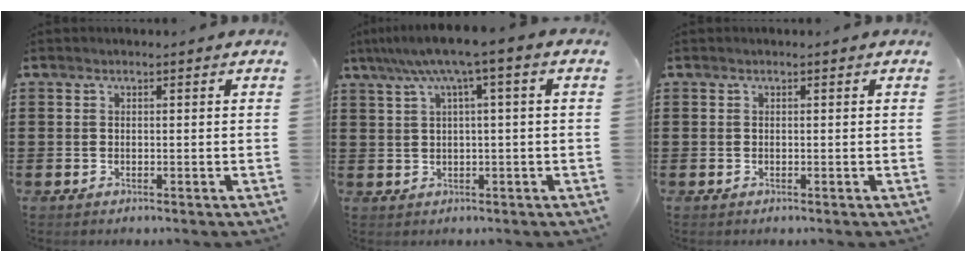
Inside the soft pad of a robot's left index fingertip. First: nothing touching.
{"total": 5.5, "force": [1.8, -0.2, 5.2], "torque": [-0.102, -0.002, 0.026]}
{"total": 0.0}